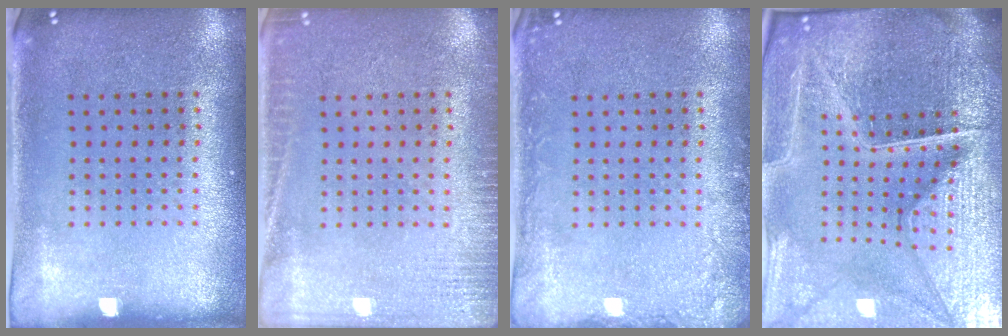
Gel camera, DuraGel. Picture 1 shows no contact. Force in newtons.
{"total": 2.7, "press": 2.7, "slide": 0.5}
{"total": 1.7, "press": 1.7, "slide": 0.3}
{"total": 6.5, "press": 5.9, "slide": 2.8}